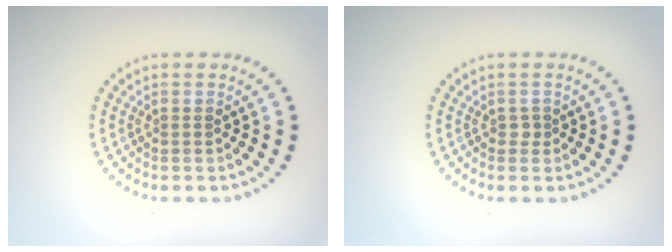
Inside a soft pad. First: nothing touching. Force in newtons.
{"total": 0.5, "press": 0.4, "slide": 0.3}